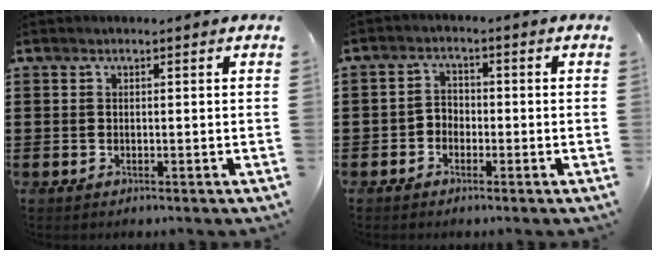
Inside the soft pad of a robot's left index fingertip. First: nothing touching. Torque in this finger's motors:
{"motor_torque": [0.09, 0.07, 0.01, 0.01]}